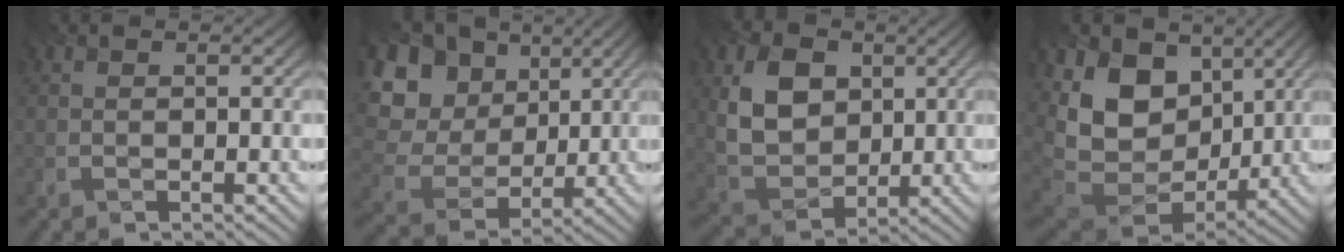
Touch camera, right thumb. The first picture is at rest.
{"total": 16.8, "force": [4.8, 13.9, 8.1], "torque": [-0.274, 0.046, 0.118]}
{"total": 8.9, "force": [1.3, 6.9, 5.5], "torque": [-0.136, -0.005, 0.018]}
{"total": 14.1, "force": [2.6, 10.4, 9.2], "torque": [-0.208, -0.006, 0.061]}